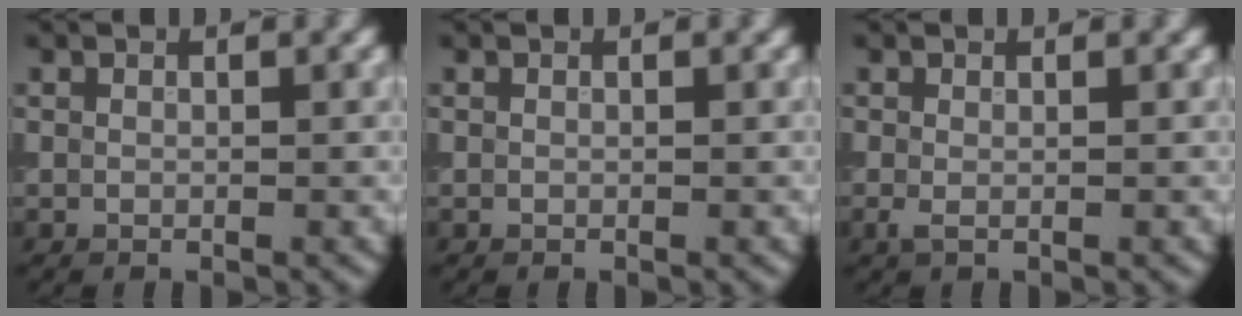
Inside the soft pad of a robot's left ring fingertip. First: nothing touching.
{"total": 0.0}
{"total": 0.8, "force": [-0.2, 0.3, 0.7], "torque": [-0.018, -0.004, -0.003]}